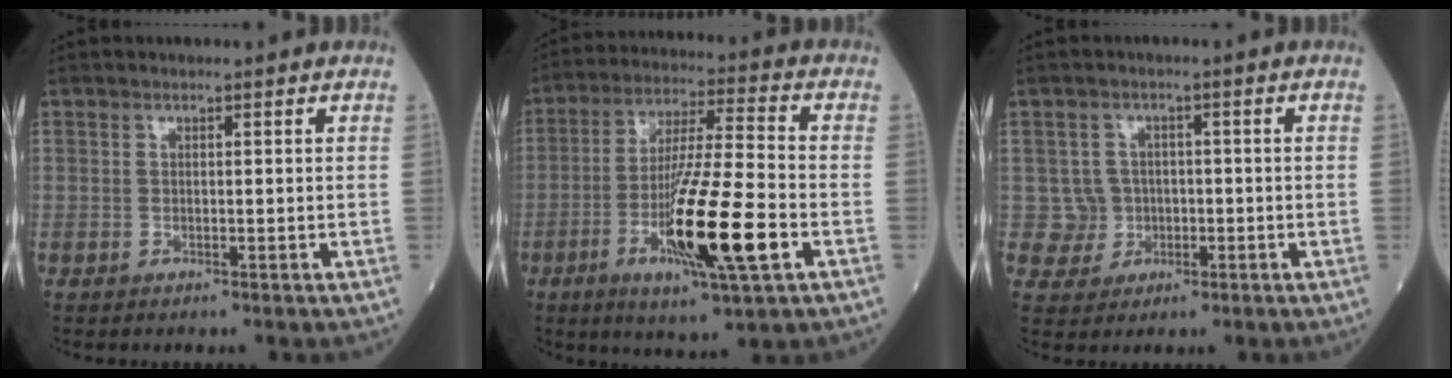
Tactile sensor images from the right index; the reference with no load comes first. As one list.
[{"total": 16.1, "force": [-5.2, 0.8, 15.2], "torque": [-0.279, -0.020, -0.090]}, {"total": 3.9, "force": [-0.4, 3.9, -0.2], "torque": [0.015, 0.010, -0.004]}]